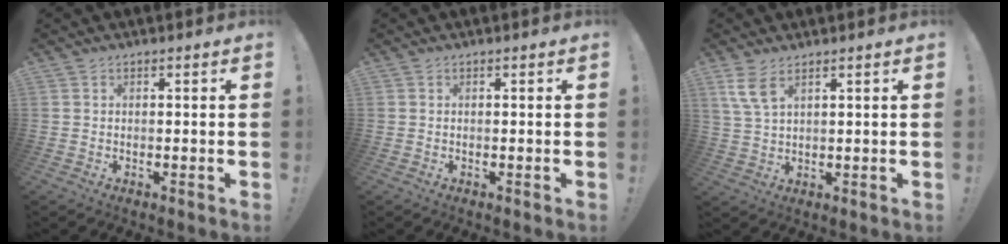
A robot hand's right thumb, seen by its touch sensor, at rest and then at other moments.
{"total": 0.0}
{"total": 6.0, "force": [3.6, 2.2, 4.4], "torque": [-0.081, -0.013, 0.068]}